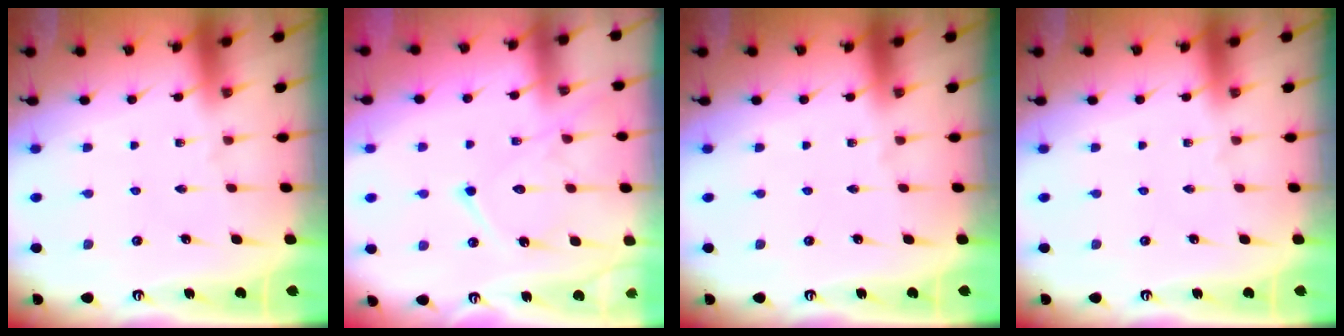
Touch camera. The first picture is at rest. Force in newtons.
{"total": 14.7, "press": 14.6, "slide": 1.2}
{"total": 0.0}
{"total": 0.0}